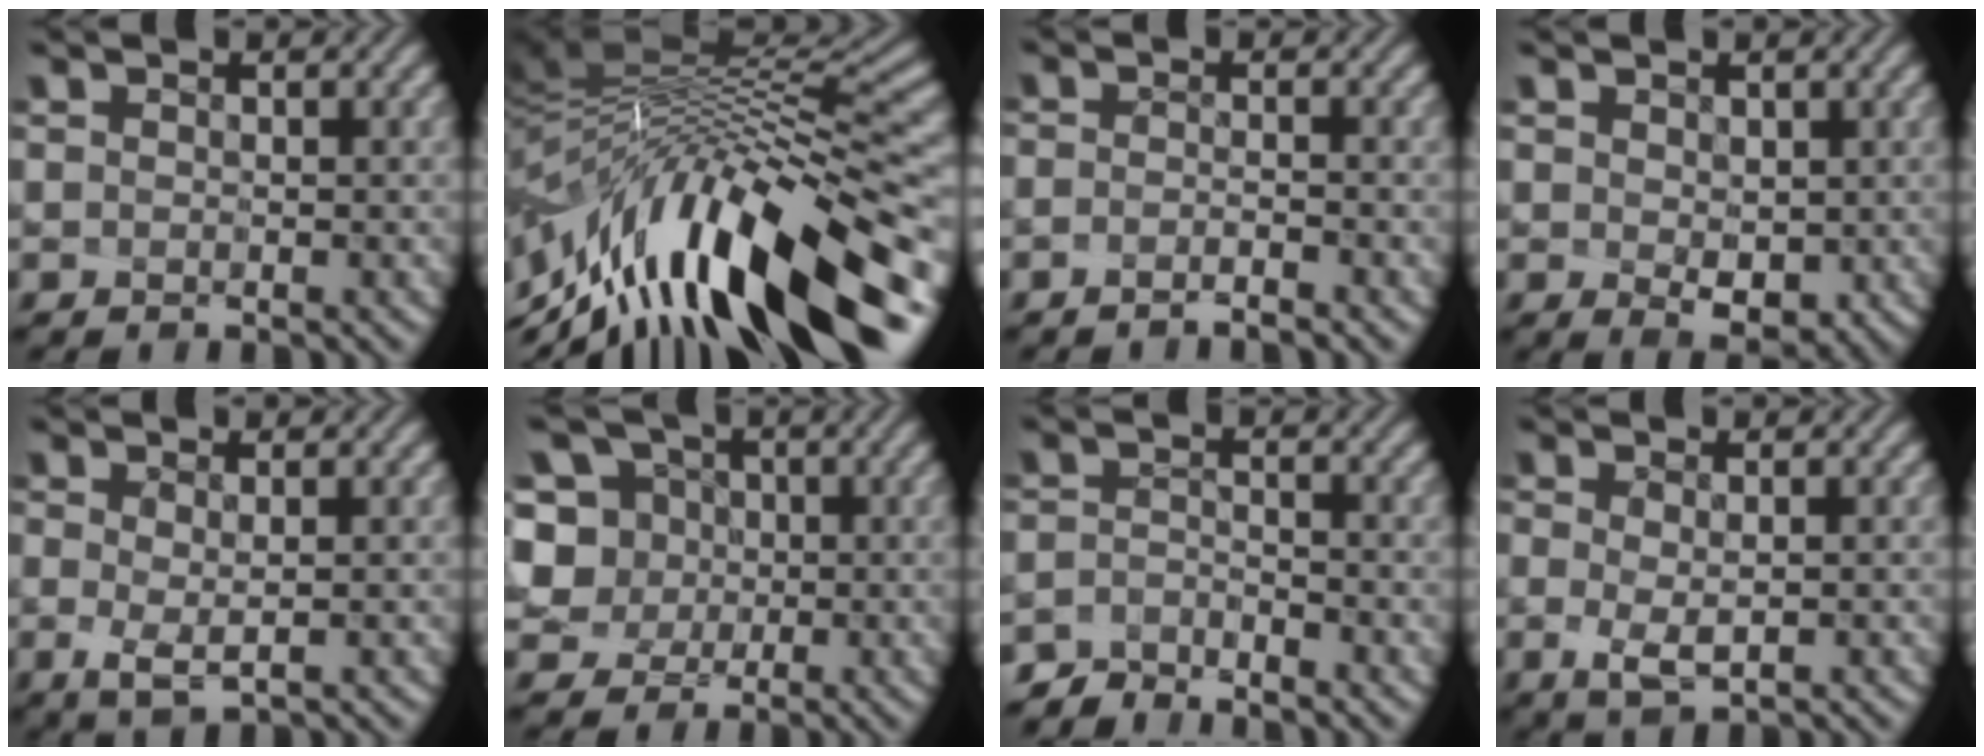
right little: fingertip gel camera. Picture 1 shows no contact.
{"total": 12.6, "force": [-7.4, 3.3, 9.6], "torque": [-0.172, 0.004, -0.112]}
{"total": 2.2, "force": [-1.8, -1.3, 0.1], "torque": [0.002, -0.021, -0.019]}
{"total": 3.1, "force": [-0.3, 1.9, 2.4], "torque": [-0.040, -0.025, 0.013]}
{"total": 1.7, "force": [-1.1, 0.0, 1.4], "torque": [-0.028, -0.019, -0.004]}
{"total": 6.7, "force": [0.3, 6.4, 2.0], "torque": [-0.059, 0.020, 0.003]}
{"total": 4.0, "force": [-3.7, -0.9, -1.2], "torque": [0.020, -0.011, -0.064]}
{"total": 2.0, "force": [-1.3, 0.2, 1.5], "torque": [-0.033, -0.022, -0.009]}